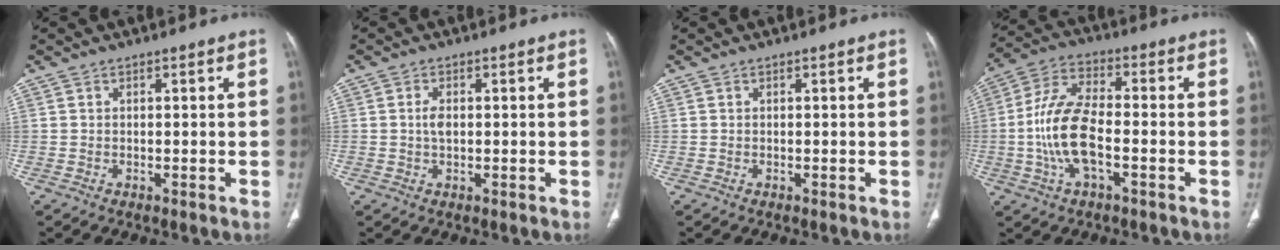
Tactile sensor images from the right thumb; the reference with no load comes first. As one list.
[{"total": 2.2, "force": [0.1, 1.2, 1.8], "torque": [-0.038, 0.001, 0.002]}, {"total": 0.0}, {"total": 12.7, "force": [-2.5, 5.6, 11.1], "torque": [-0.233, 0.026, -0.052]}]